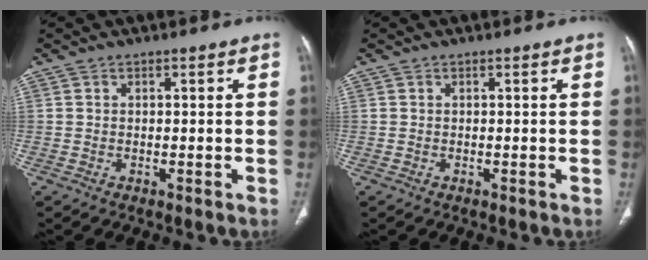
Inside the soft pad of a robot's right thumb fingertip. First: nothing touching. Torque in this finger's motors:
{"motor_torque": [0.00, 0.00, 0.00, 0.00, 0.00]}